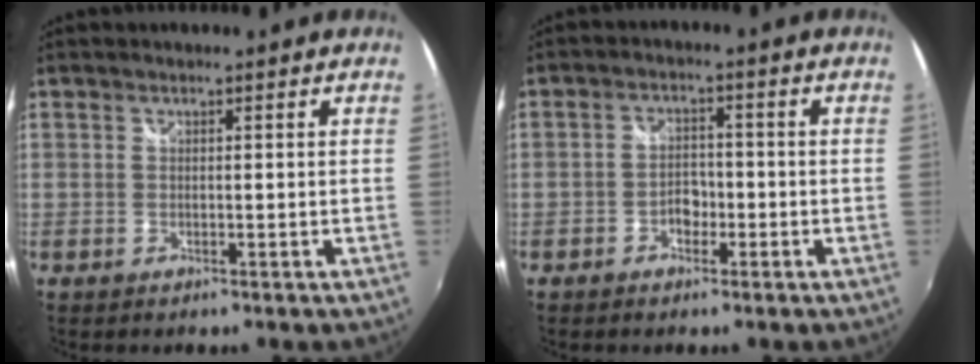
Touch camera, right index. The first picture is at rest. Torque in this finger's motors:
{"motor_torque": [-0.25, -0.01, -0.01, 0.00]}